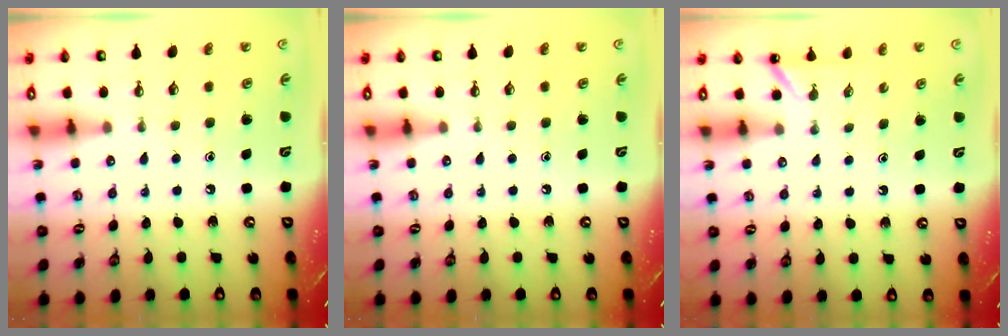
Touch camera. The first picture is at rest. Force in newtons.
{"total": 0.0}
{"total": 2.3, "press": 2.3, "slide": 0.2}